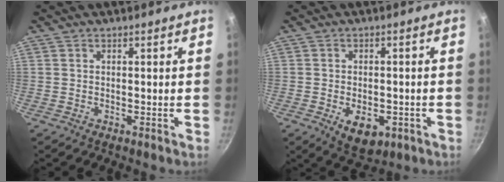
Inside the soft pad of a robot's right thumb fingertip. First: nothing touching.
{"total": 7.6, "force": [-2.6, 4.7, 5.5], "torque": [-0.060, 0.002, -0.023]}